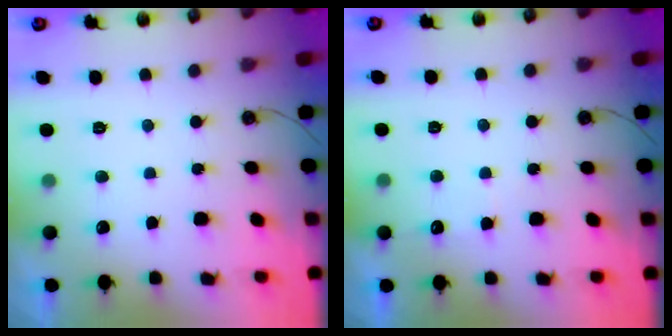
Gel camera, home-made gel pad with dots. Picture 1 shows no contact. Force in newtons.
{"total": 5.3, "press": 5.3, "slide": 0.7}